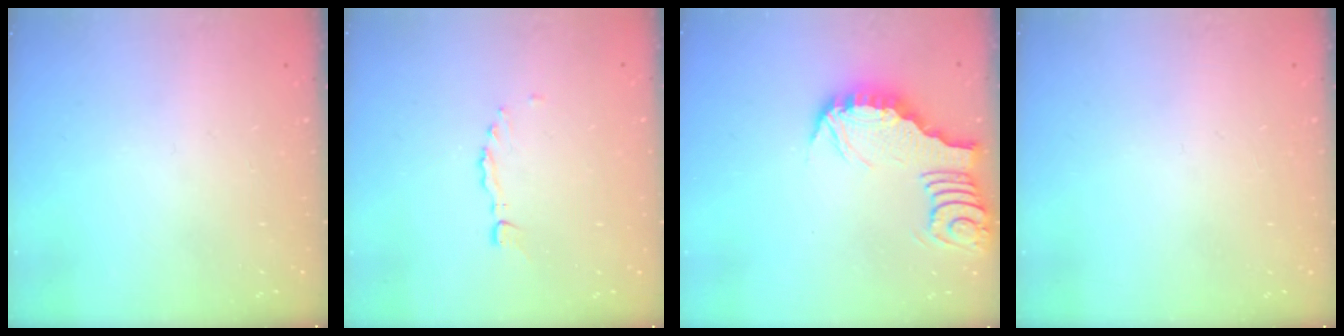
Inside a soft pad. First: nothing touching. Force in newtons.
{"total": 0.0}
{"total": 3.3, "press": 3.3, "slide": 0.2}
{"total": 0.0}